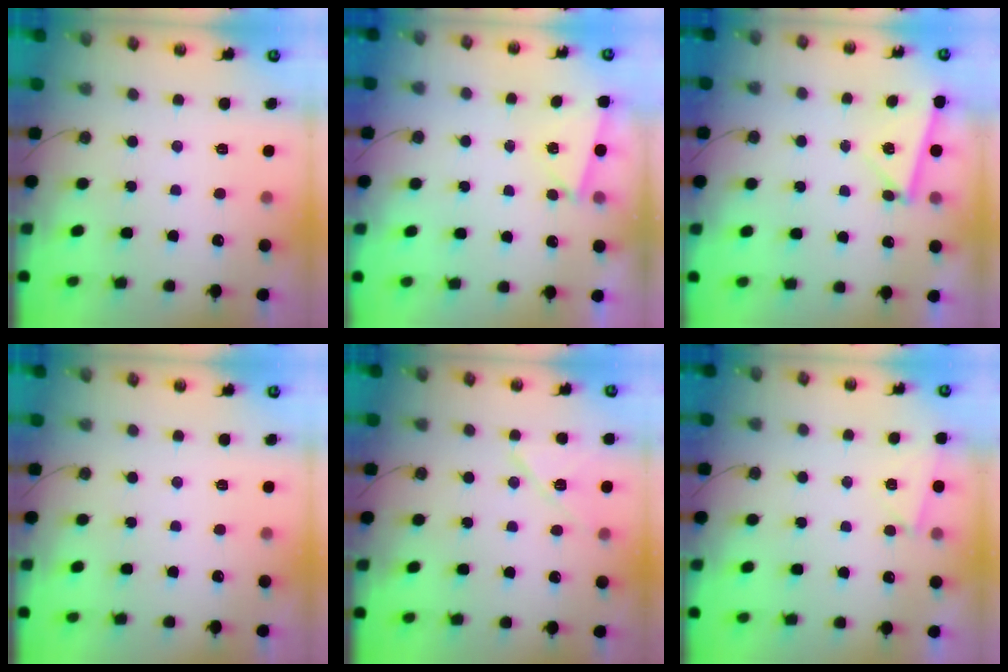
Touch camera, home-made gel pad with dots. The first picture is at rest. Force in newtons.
{"total": 3.0, "press": 2.4, "slide": 1.7}
{"total": 4.1, "press": 4.0, "slide": 0.9}
{"total": 0.0}
{"total": 9.9, "press": 9.9, "slide": 0.9}
{"total": 2.6, "press": 1.5, "slide": 2.1}